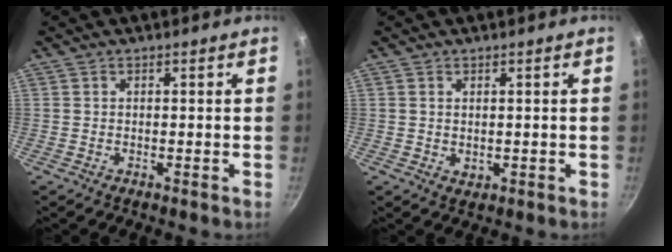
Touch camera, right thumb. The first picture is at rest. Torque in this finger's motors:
{"motor_torque": [-0.17, 0.17, -0.13, 0.04, -0.02]}